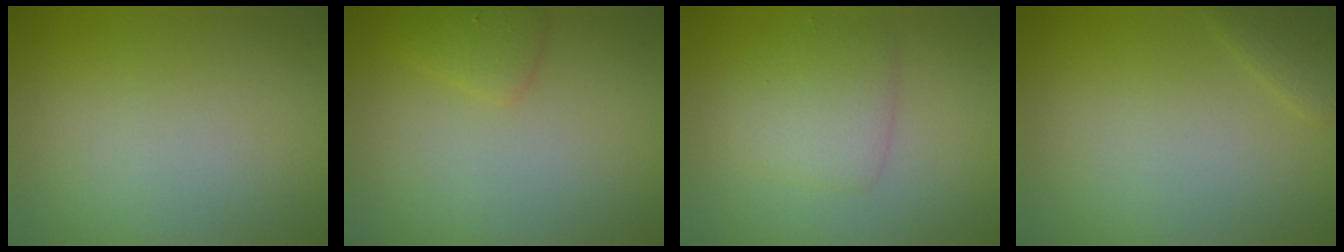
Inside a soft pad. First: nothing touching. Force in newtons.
{"total": 1.6, "press": 1.6, "slide": 0.1}
{"total": 3.2, "press": 3.2, "slide": 0.1}
{"total": 1.2, "press": 1.2, "slide": 0.0}